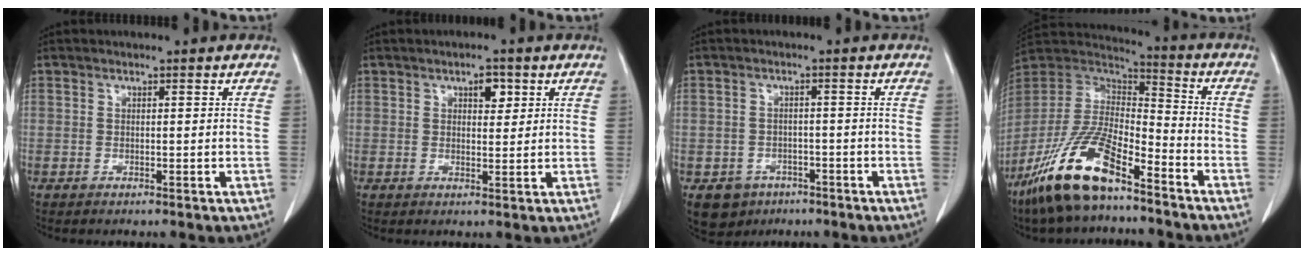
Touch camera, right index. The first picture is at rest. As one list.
[{"total": 2.9, "force": [1.4, 1.4, 2.1], "torque": [-0.030, 0.001, 0.021]}, {"total": 5.0, "force": [-3.0, 3.9, 1.0], "torque": [-0.014, 0.005, -0.041]}, {"total": 17.3, "force": [-11.6, 4.5, 12.0], "torque": [-0.256, -0.010, -0.220]}]